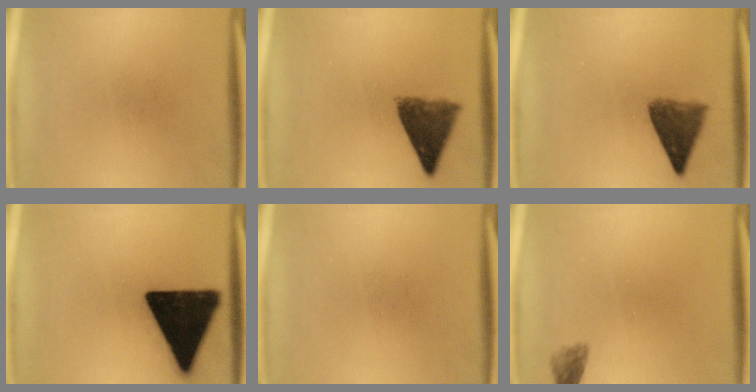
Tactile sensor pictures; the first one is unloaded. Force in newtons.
{"total": 7.7}
{"total": 6.5}
{"total": 19.6}
{"total": 0.0}
{"total": 1.7}